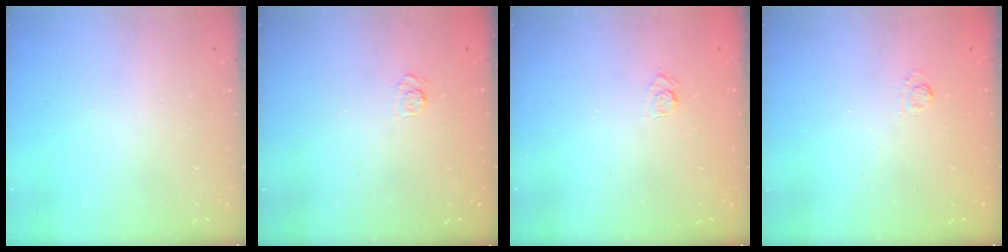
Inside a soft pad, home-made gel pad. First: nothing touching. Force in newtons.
{"total": 2.7, "press": 2.3, "slide": 1.4}
{"total": 2.5, "press": 2.1, "slide": 1.3}
{"total": 1.7, "press": 1.1, "slide": 1.3}